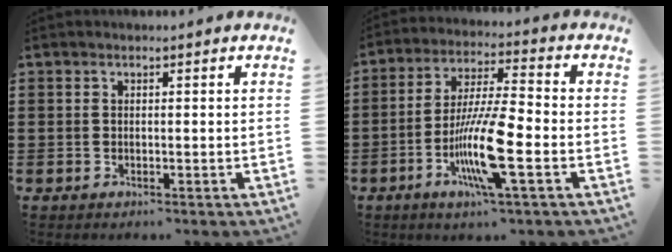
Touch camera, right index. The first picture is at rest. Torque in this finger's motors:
{"motor_torque": [2.14, 0.00, 0.55, 0.21]}